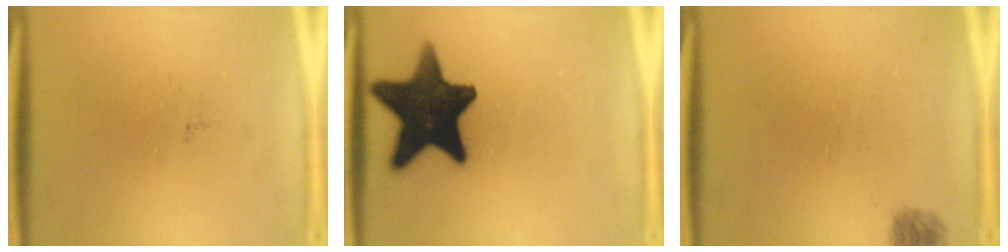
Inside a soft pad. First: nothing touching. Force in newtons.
{"total": 17.4}
{"total": 1.4}